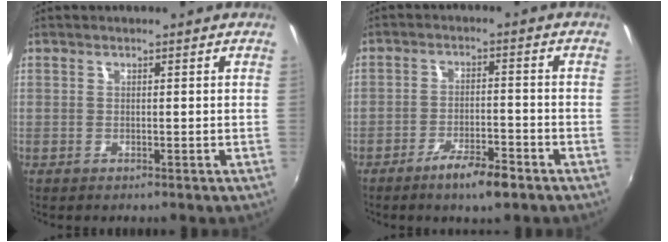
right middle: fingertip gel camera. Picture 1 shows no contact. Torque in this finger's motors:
{"motor_torque": [0.85, -0.80, 0.48, 0.15]}